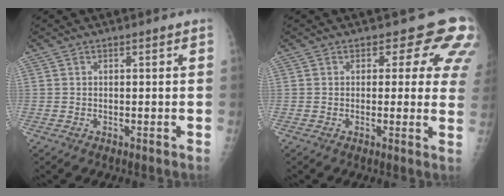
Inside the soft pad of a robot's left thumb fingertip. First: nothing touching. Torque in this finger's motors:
{"motor_torque": [0.19, 0.37, -0.19, -0.08, 0.05]}